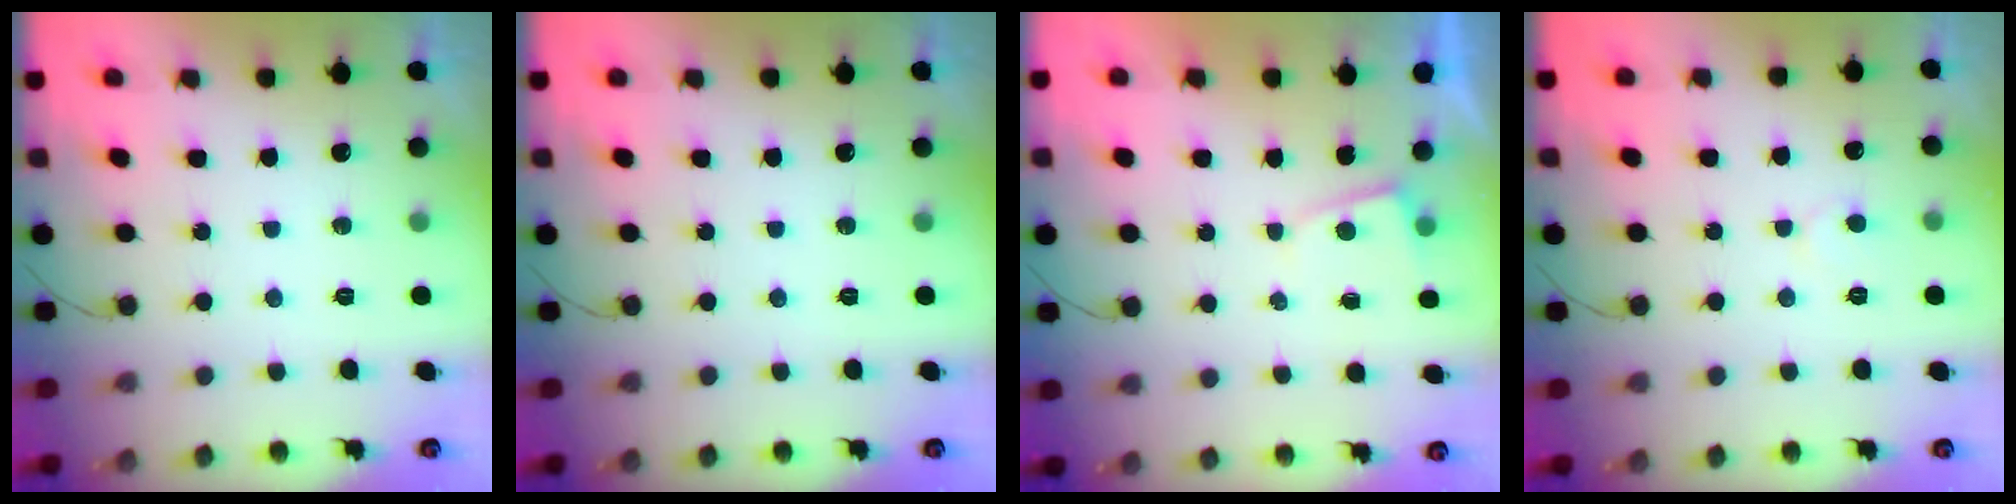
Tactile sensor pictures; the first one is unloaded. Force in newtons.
{"total": 0.0}
{"total": 1.6, "press": 1.5, "slide": 0.2}
{"total": 4.4, "press": 4.3, "slide": 0.5}